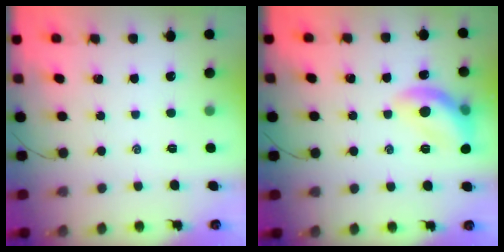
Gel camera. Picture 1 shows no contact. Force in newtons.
{"total": 11.1, "press": 11.1, "slide": 0.5}